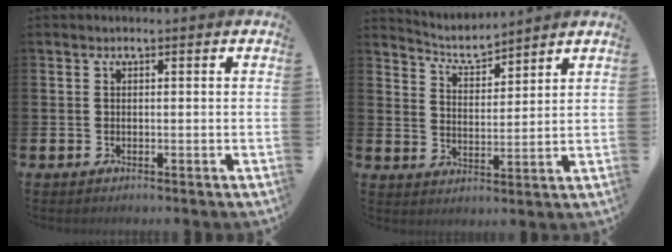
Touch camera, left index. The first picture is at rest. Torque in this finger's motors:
{"motor_torque": [-0.11, -0.08, -0.02, 0.01]}